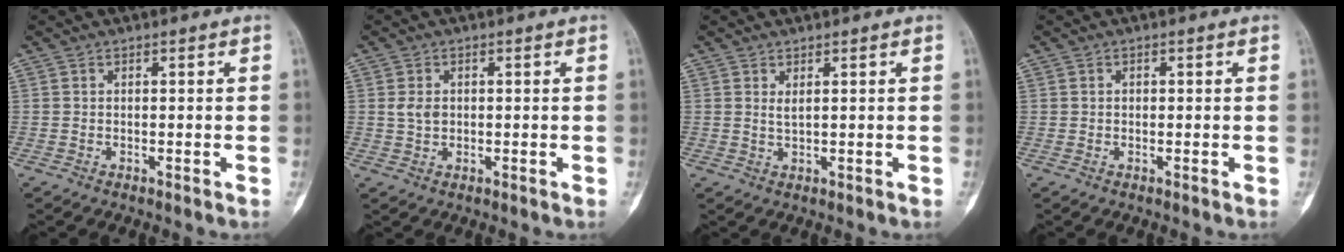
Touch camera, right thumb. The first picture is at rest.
{"total": 2.4, "force": [0.4, 1.8, 1.6], "torque": [-0.019, 0.001, 0.011]}
{"total": 1.4, "force": [0.7, 0.3, 1.1], "torque": [-0.018, -0.006, 0.016]}
{"total": 0.7, "force": [0.1, 0.5, 0.4], "torque": [-0.004, 0.001, 0.002]}